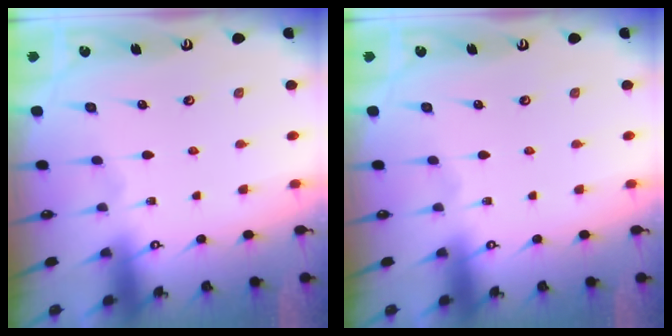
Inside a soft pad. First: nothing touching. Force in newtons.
{"total": 0.0}